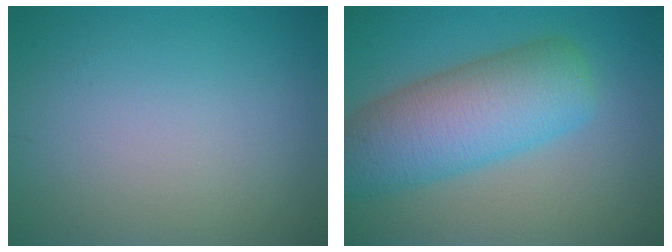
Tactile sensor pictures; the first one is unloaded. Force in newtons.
{"total": 8.6, "press": 8.6, "slide": 0.2}